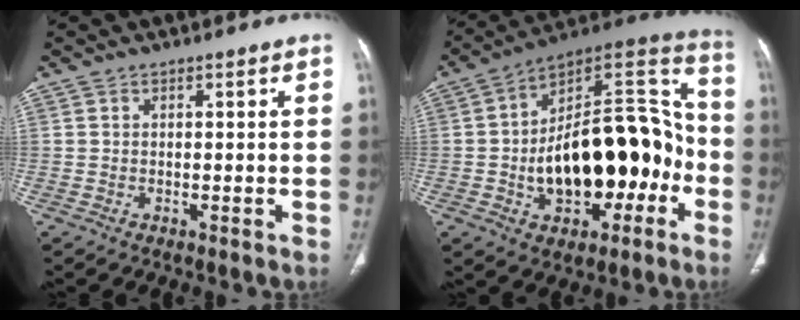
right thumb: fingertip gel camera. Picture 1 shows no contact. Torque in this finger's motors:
{"motor_torque": [2.50, 2.50, 1.38, -1.38, 0.19]}